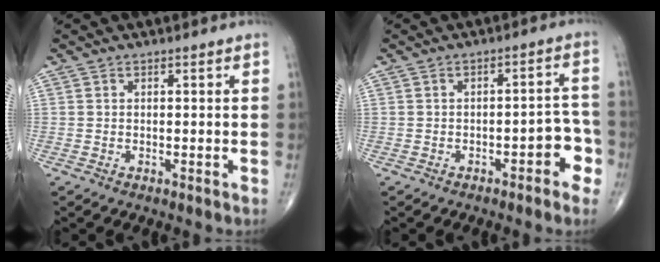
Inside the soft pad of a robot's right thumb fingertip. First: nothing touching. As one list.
[{"total": 5.9, "force": [-2.7, 2.5, 4.6], "torque": [-0.031, 0.032, -0.034]}]